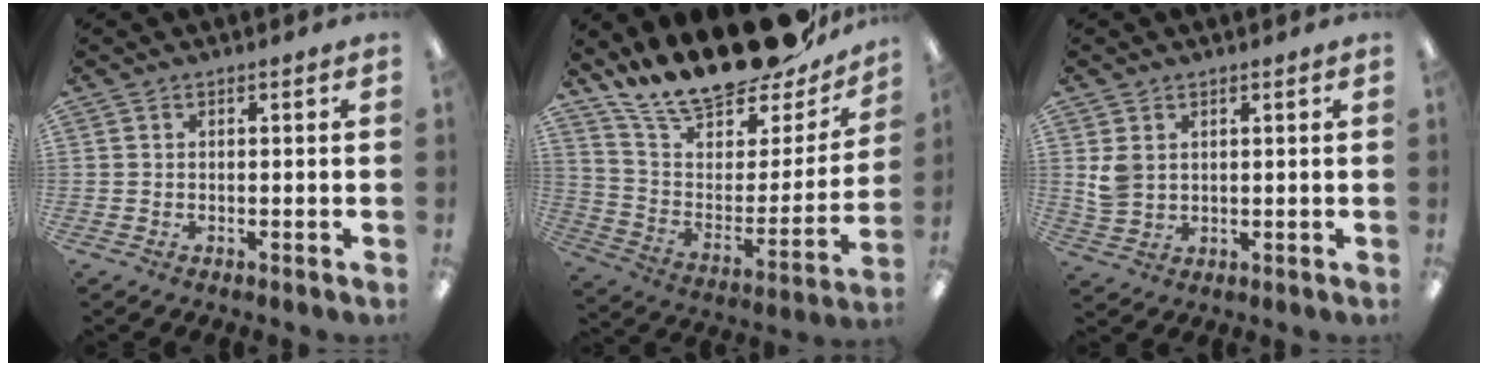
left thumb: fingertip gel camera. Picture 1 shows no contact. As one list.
[{"total": 22.4, "force": [19.4, 6.1, 9.5], "torque": [-0.162, -0.146, 0.333]}, {"total": 4.8, "force": [1.9, 3.7, 2.5], "torque": [-0.051, 0.005, 0.040]}]